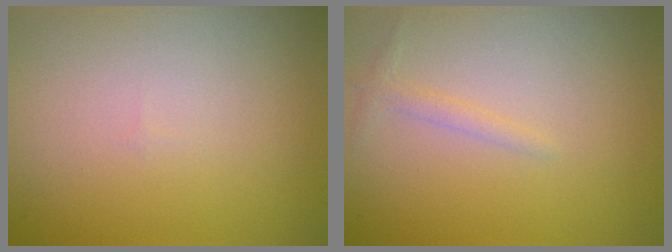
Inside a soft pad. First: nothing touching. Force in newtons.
{"total": 0.9, "press": 0.9, "slide": 0.1}